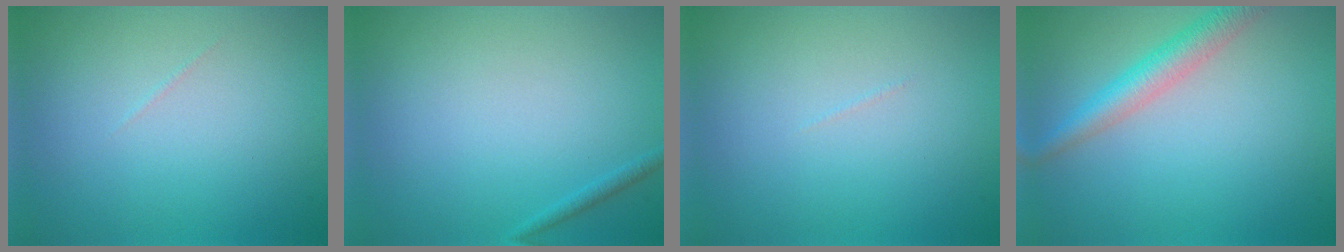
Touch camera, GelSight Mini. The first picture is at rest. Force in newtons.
{"total": 0.6, "press": 0.6, "slide": 0.1}
{"total": 0.0}
{"total": 3.6, "press": 3.6, "slide": 0.2}